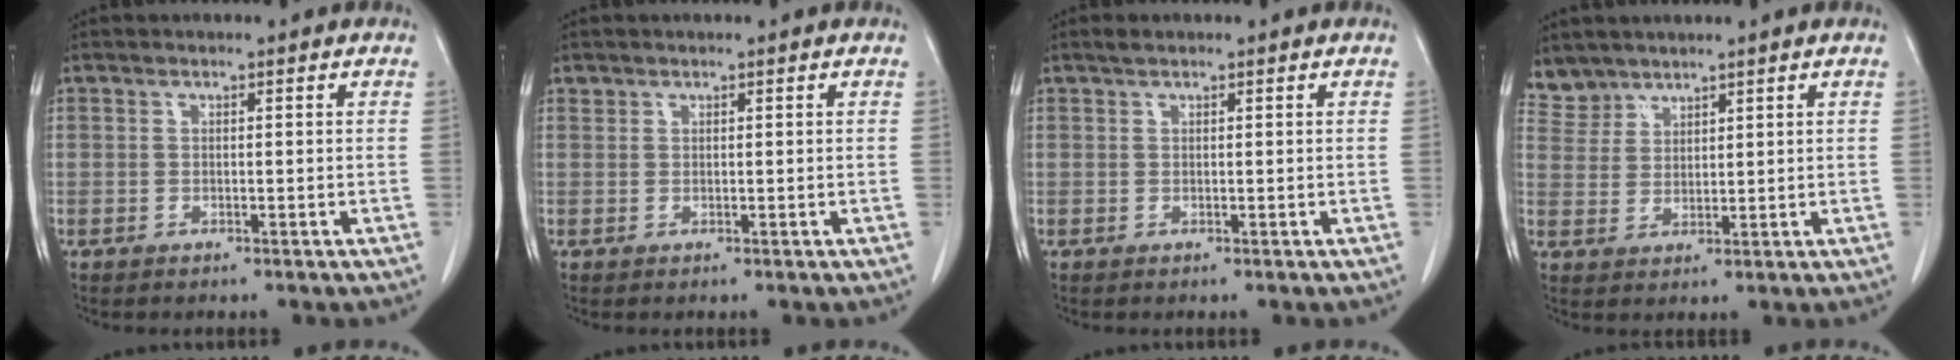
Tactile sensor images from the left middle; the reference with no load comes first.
{"total": 0.5, "force": [0.4, 0.3, 0.0], "torque": [-0.001, 0.004, 0.007]}
{"total": 0.9, "force": [0.8, 0.2, 0.5], "torque": [-0.015, 0.007, 0.015]}
{"total": 3.9, "force": [3.5, 1.5, -0.6], "torque": [0.014, 0.006, 0.077]}